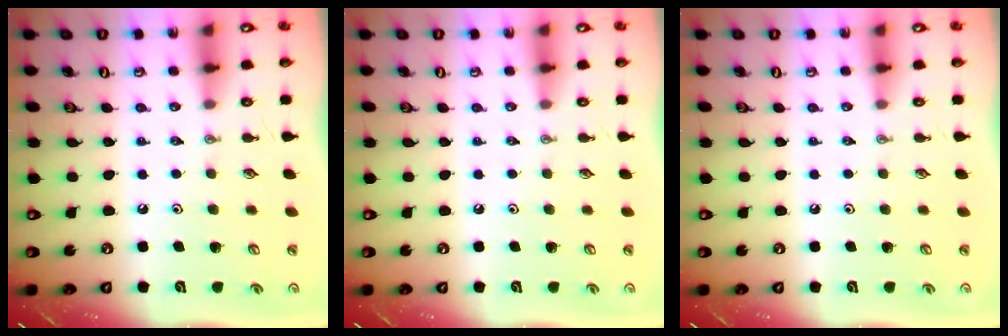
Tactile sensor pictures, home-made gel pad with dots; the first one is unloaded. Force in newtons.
{"total": 0.0}
{"total": 0.0}